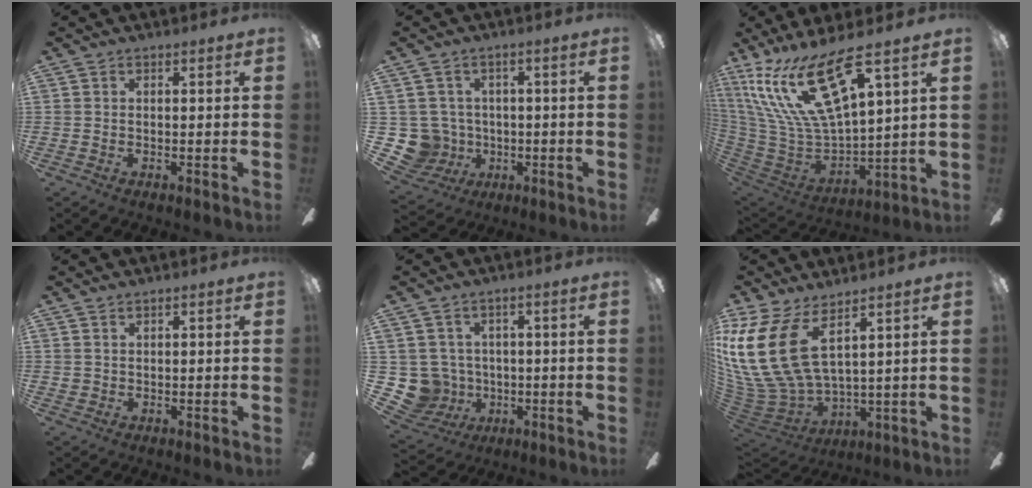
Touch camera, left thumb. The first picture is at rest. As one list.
[{"total": 7.9, "force": [-0.2, 7.8, 1.4], "torque": [-0.074, -0.001, 0.003]}, {"total": 23.3, "force": [13.6, 7.8, 17.3], "torque": [-0.376, -0.084, 0.237]}, {"total": 1.0, "force": [0.7, 0.7, 0.0], "torque": [-0.001, 0.002, 0.013]}, {"total": 8.0, "force": [0.0, 7.9, 1.3], "torque": [-0.074, -0.004, 0.008]}, {"total": 20.2, "force": [8.6, 10.3, 15.1], "torque": [-0.356, -0.058, 0.157]}]